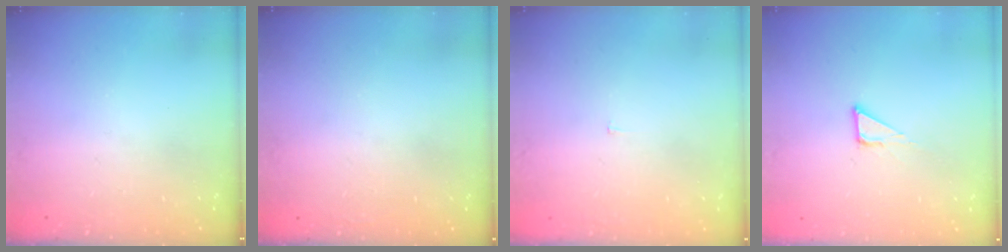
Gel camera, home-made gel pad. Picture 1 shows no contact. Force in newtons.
{"total": 1.6, "press": 1.6, "slide": 0.0}
{"total": 1.9, "press": 1.9, "slide": 0.1}
{"total": 1.9, "press": 1.9, "slide": 0.1}